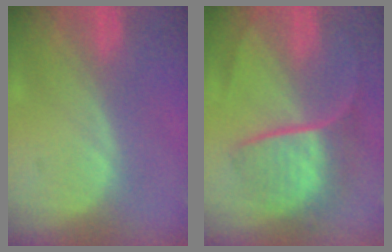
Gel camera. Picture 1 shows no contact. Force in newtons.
{"total": 9.2, "press": 7.6, "slide": 5.1}